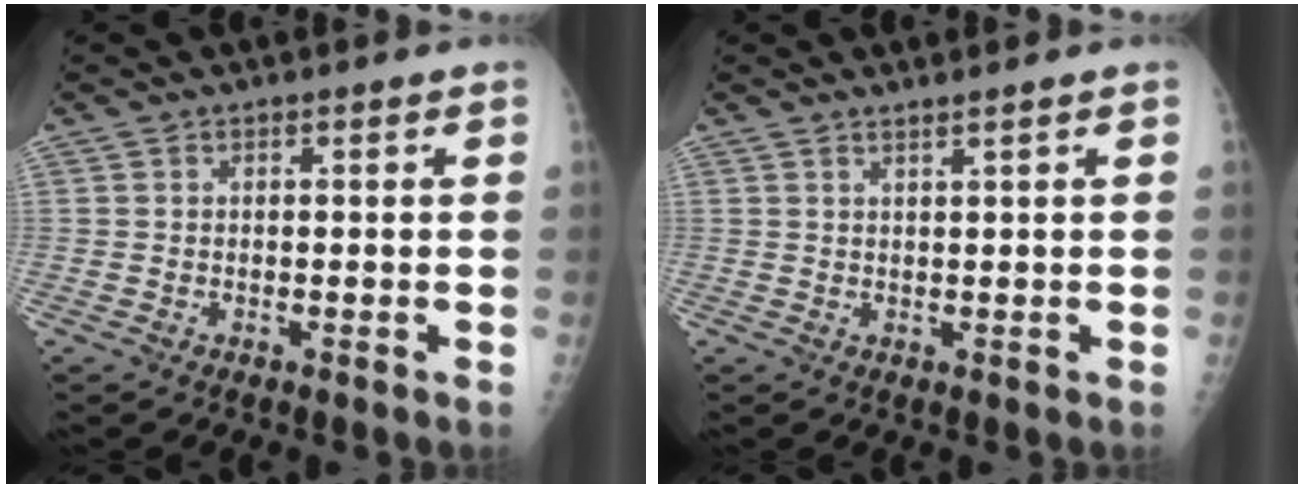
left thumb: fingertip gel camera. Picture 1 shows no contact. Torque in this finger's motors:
{"motor_torque": [-0.31, 0.12, -0.18, -0.18, -0.05]}